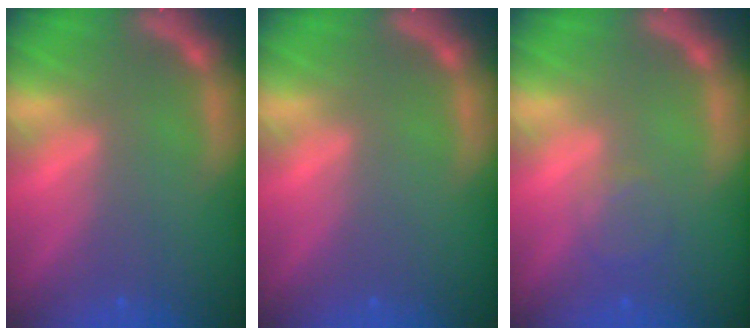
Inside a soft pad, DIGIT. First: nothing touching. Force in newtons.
{"total": 0.0}
{"total": 2.0}